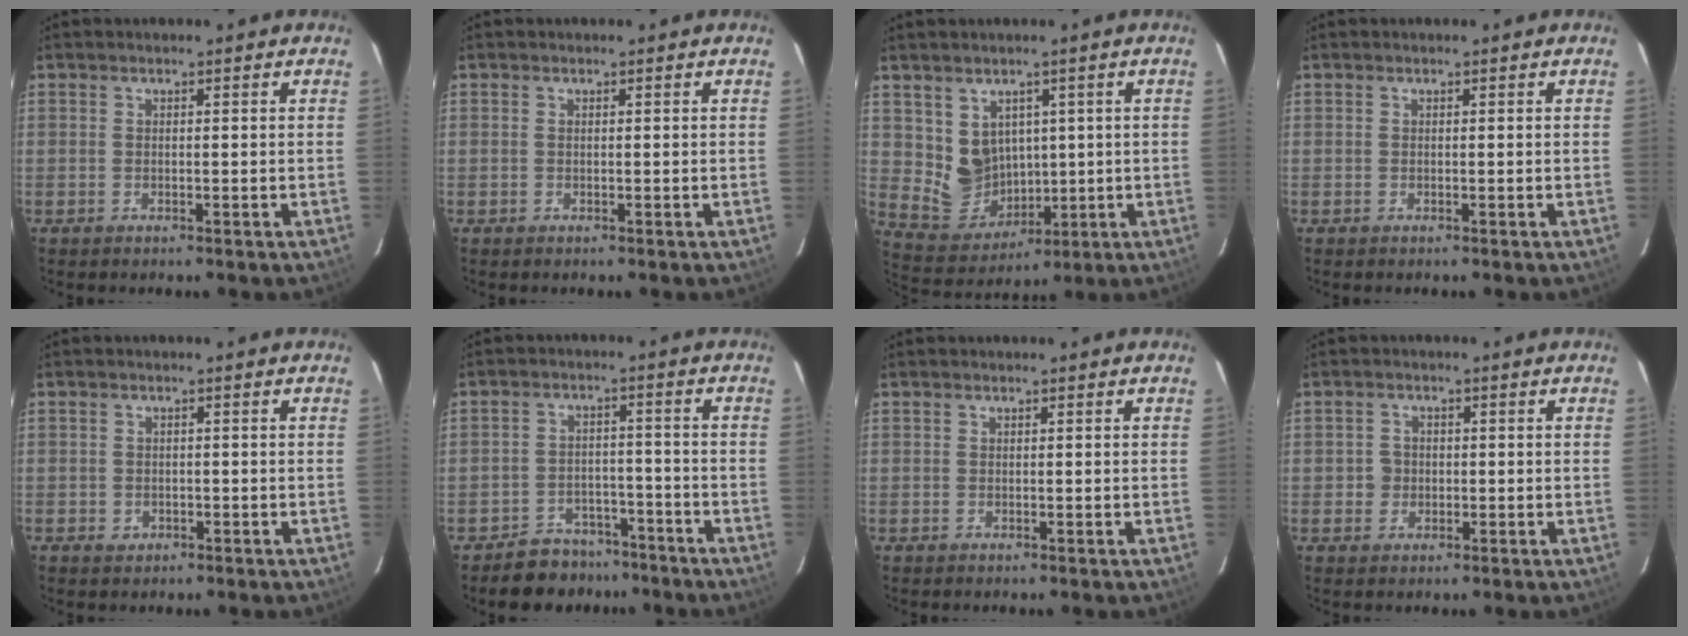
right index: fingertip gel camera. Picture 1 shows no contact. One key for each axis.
{"total": 0.0}
{"total": 8.3, "fx": 2.2, "fy": 7.5, "fz": 2.9, "tx": -0.061, "ty": -0.001, "tz": 0.067}
{"total": 0.0}
{"total": 2.0, "fx": -0.8, "fy": 1.8, "fz": 0.3, "tx": -0.006, "ty": 0.002, "tz": -0.008}
{"total": 8.0, "fx": -6.6, "fy": 4.6, "fz": 0.6, "tx": -0.021, "ty": 0.028, "tz": -0.089}
{"total": 0.0}
{"total": 2.8, "fx": -0.5, "fy": 2.8, "fz": 0.6, "tx": -0.009, "ty": 0.006, "tz": -0.008}